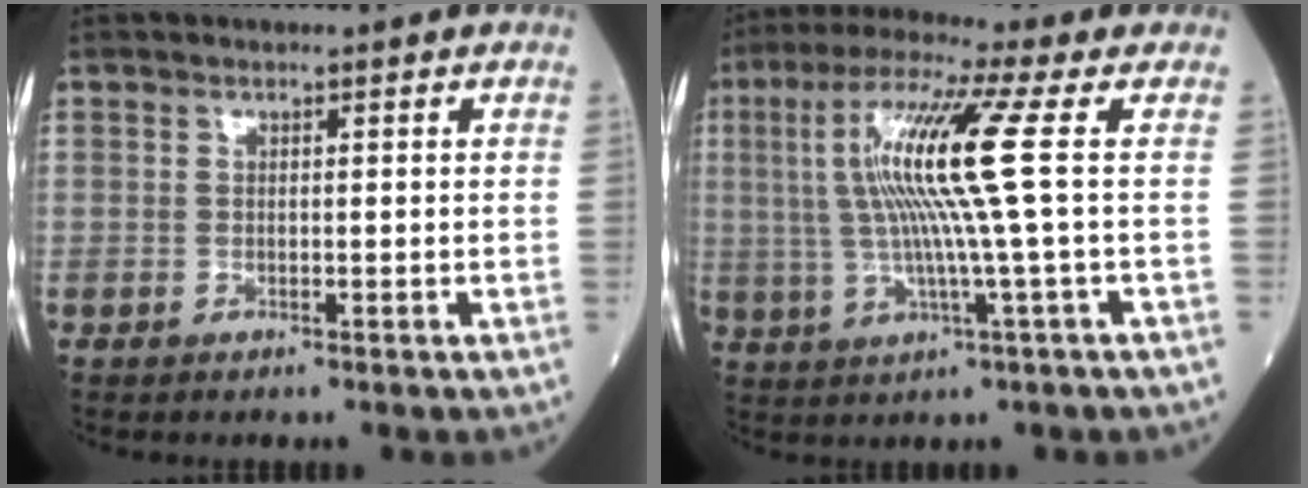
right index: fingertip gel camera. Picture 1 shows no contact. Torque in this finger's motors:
{"motor_torque": [1.88, 0.26, 1.06, 0.21]}